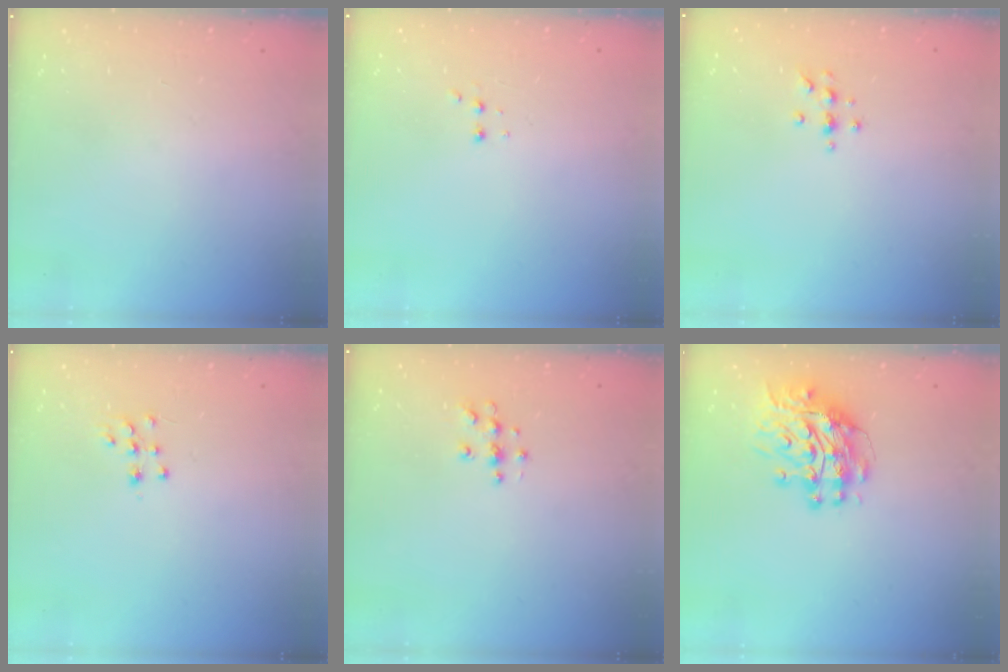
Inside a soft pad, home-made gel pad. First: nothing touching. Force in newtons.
{"total": 2.9, "press": 2.7, "slide": 1.0}
{"total": 5.6, "press": 5.5, "slide": 0.7}
{"total": 7.0, "press": 7.0, "slide": 0.3}
{"total": 5.4, "press": 5.4, "slide": 0.6}
{"total": 11.7, "press": 11.6, "slide": 1.2}